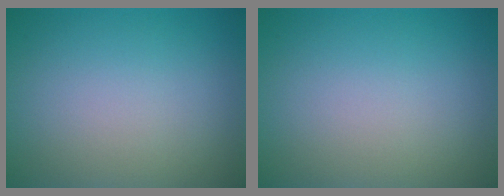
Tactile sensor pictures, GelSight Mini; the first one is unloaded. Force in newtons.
{"total": 0.0}